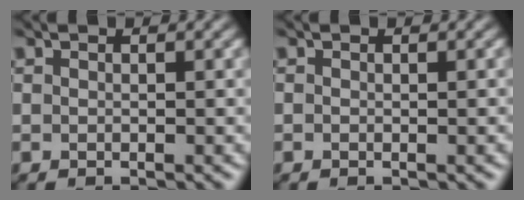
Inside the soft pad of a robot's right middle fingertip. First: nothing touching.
{"total": 0.0}